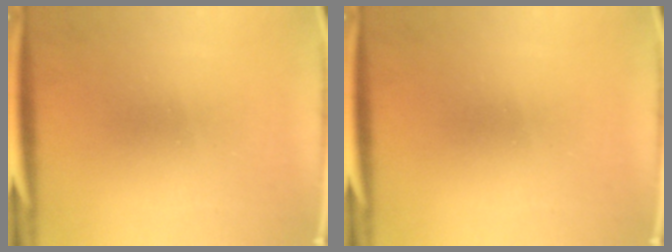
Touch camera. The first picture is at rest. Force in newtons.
{"total": 0.0}